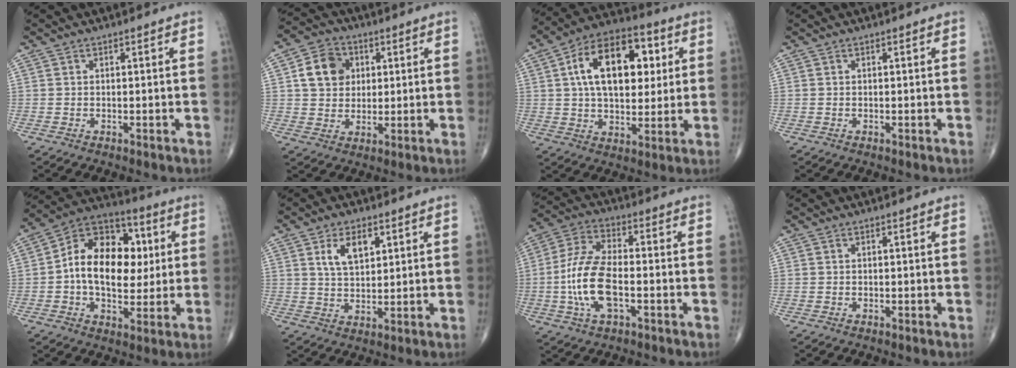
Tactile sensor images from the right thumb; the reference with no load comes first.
{"total": 9.0, "force": [2.1, 7.5, 4.5], "torque": [-0.055, 0.000, 0.032]}
{"total": 19.2, "force": [4.6, 11.1, 15.0], "torque": [-0.206, 0.011, 0.069]}
{"total": 0.0}
{"total": 18.2, "force": [1.3, 11.9, 13.7], "torque": [-0.183, 0.022, 0.013]}
{"total": 6.8, "force": [2.9, 3.7, 5.0], "torque": [-0.076, -0.014, 0.056]}
{"total": 12.7, "force": [-2.6, 5.8, 11.0], "torque": [-0.235, 0.021, -0.054]}
{"total": 0.0}